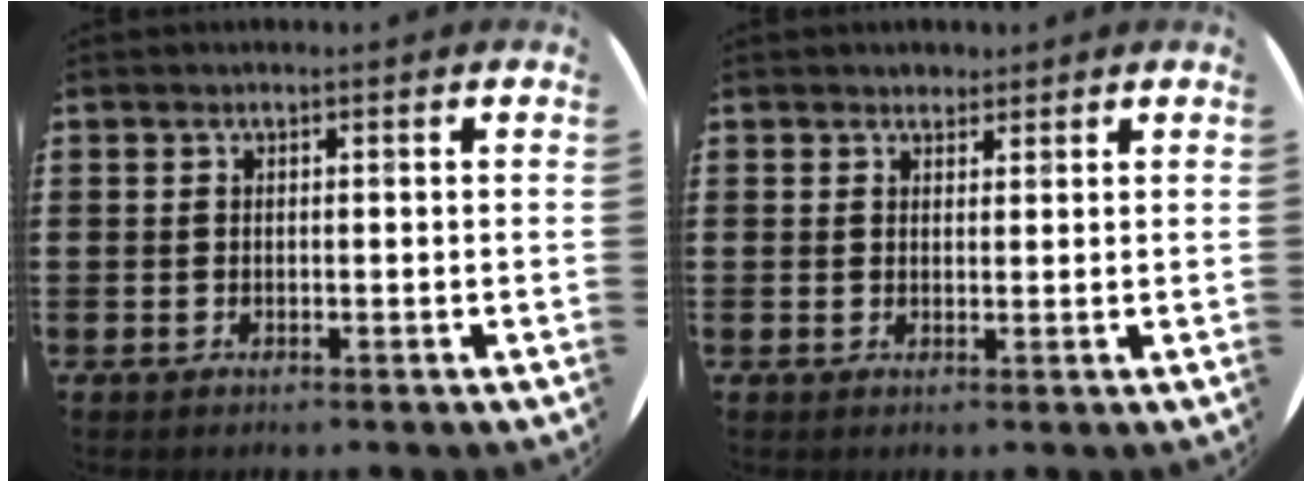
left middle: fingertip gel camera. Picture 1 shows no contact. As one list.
[{"total": 1.6, "force": [1.5, 0.5, 0.0], "torque": [0.006, 0.000, 0.027]}]